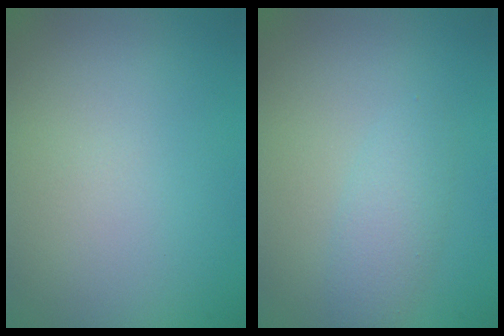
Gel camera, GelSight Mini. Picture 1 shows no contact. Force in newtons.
{"total": 2.0, "press": 2.0, "slide": 0.1}